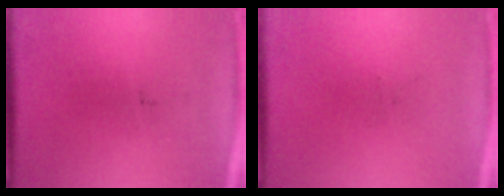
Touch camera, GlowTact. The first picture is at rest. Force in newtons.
{"total": 0.0}